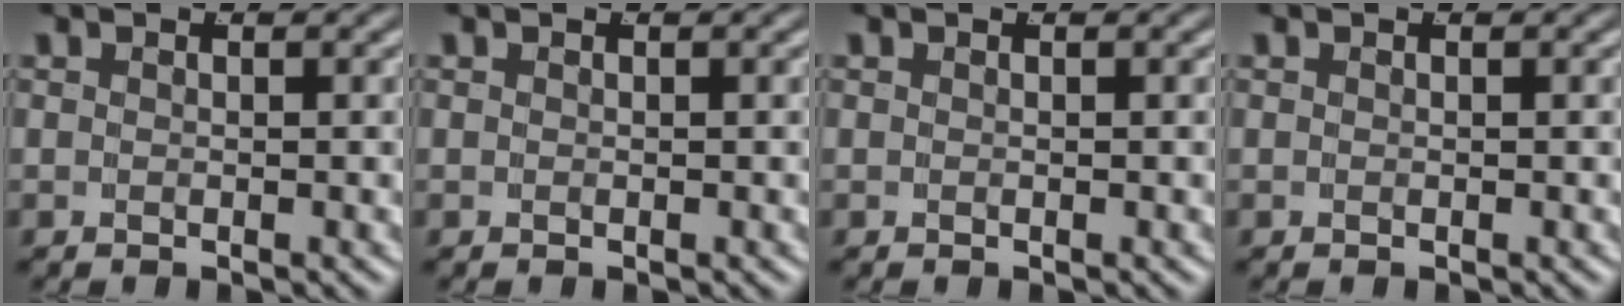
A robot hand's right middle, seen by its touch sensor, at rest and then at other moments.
{"total": 0.0}
{"total": 0.0}
{"total": 0.0}